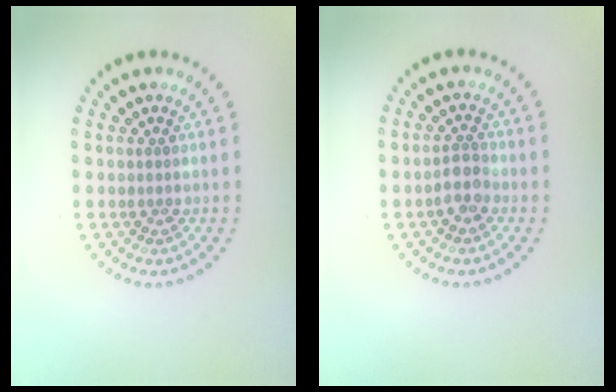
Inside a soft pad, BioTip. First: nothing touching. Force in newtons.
{"total": 2.0, "press": 1.8, "slide": 0.8}